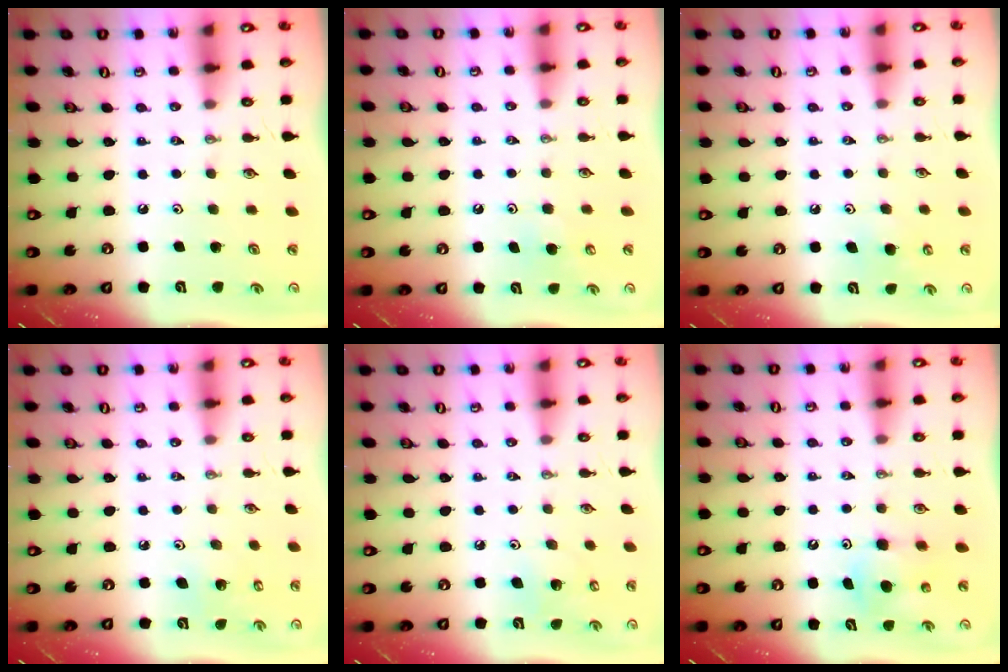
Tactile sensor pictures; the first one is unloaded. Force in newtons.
{"total": 5.5, "press": 5.4, "slide": 0.6}
{"total": 6.3, "press": 6.2, "slide": 0.6}
{"total": 5.3, "press": 5.3, "slide": 0.5}
{"total": 6.1, "press": 6.1, "slide": 0.8}
{"total": 7.0, "press": 6.9, "slide": 0.5}